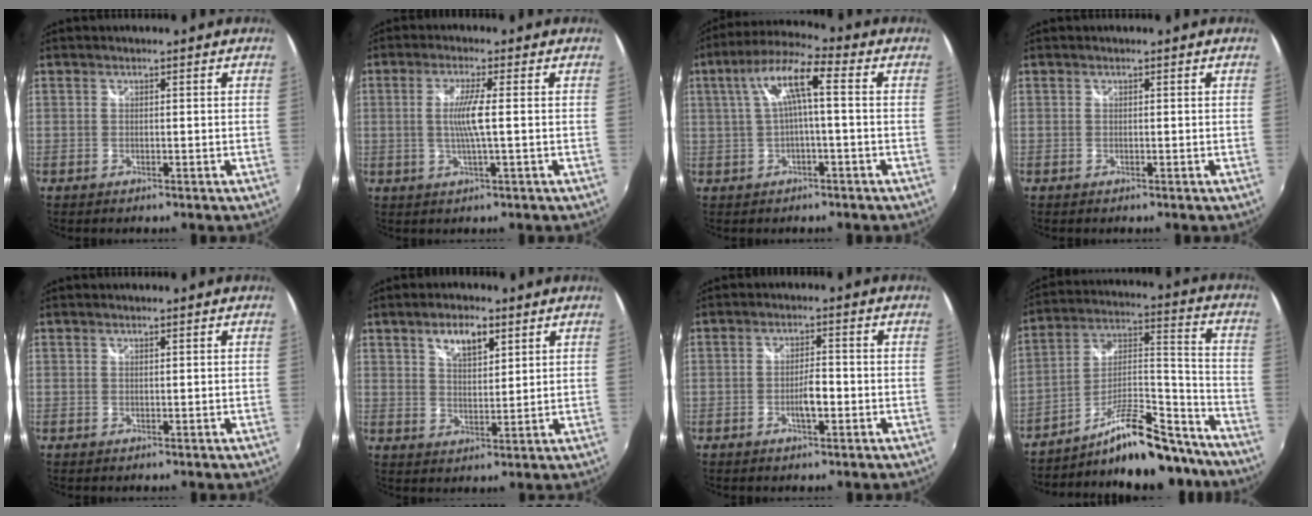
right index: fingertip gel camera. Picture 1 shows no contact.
{"total": 5.1, "force": [-0.1, -0.3, 5.1], "torque": [-0.098, -0.005, 0.000]}
{"total": 8.4, "force": [0.9, 1.4, 8.3], "torque": [-0.161, 0.020, 0.020]}
{"total": 0.0}
{"total": 0.0}
{"total": 6.4, "force": [3.8, 2.9, 4.3], "torque": [-0.070, 0.008, 0.066]}
{"total": 3.7, "force": [-1.3, 1.0, 3.3], "torque": [-0.062, -0.001, -0.021]}
{"total": 17.3, "force": [-14.3, 4.6, 8.6], "torque": [-0.142, 0.037, -0.212]}